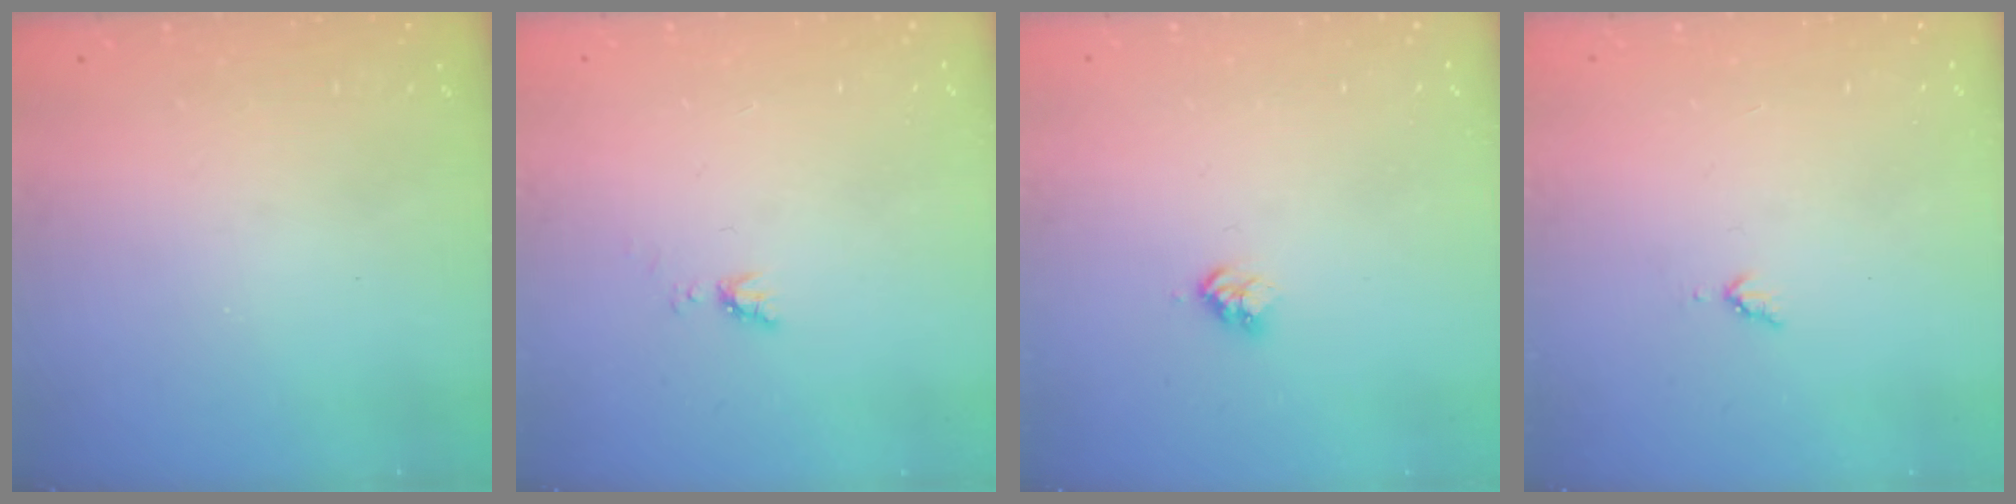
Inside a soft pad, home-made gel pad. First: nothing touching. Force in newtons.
{"total": 4.2, "press": 4.1, "slide": 0.8}
{"total": 3.0, "press": 3.0, "slide": 0.4}
{"total": 4.6, "press": 4.5, "slide": 0.5}